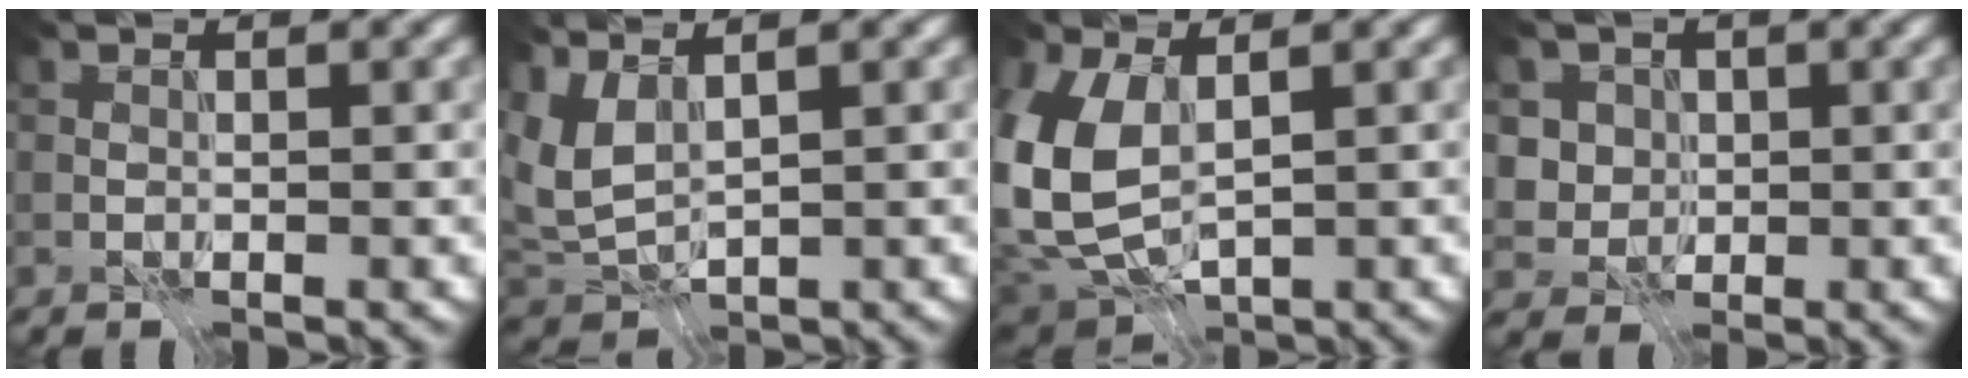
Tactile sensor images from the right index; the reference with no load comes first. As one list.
[{"total": 3.5, "force": [1.8, 1.4, 2.6], "torque": [-0.073, 0.002, 0.040]}, {"total": 9.0, "force": [0.9, 5.6, 7.0], "torque": [-0.186, -0.013, 0.021]}, {"total": 4.1, "force": [1.5, 3.6, 1.3], "torque": [-0.023, 0.002, 0.027]}]